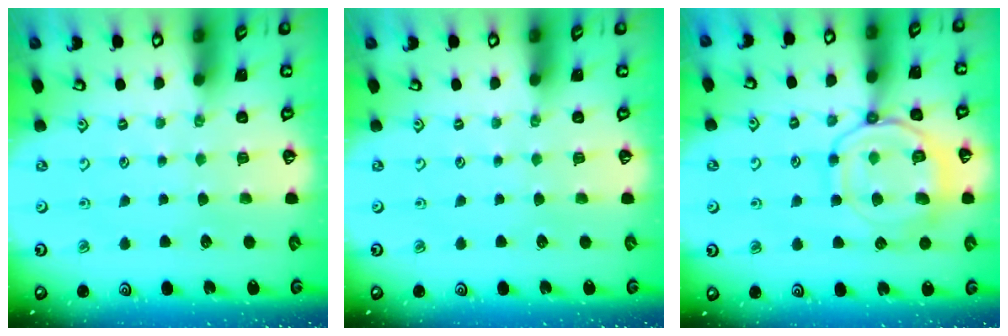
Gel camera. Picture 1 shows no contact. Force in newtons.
{"total": 0.0}
{"total": 14.2, "press": 14.1, "slide": 1.4}